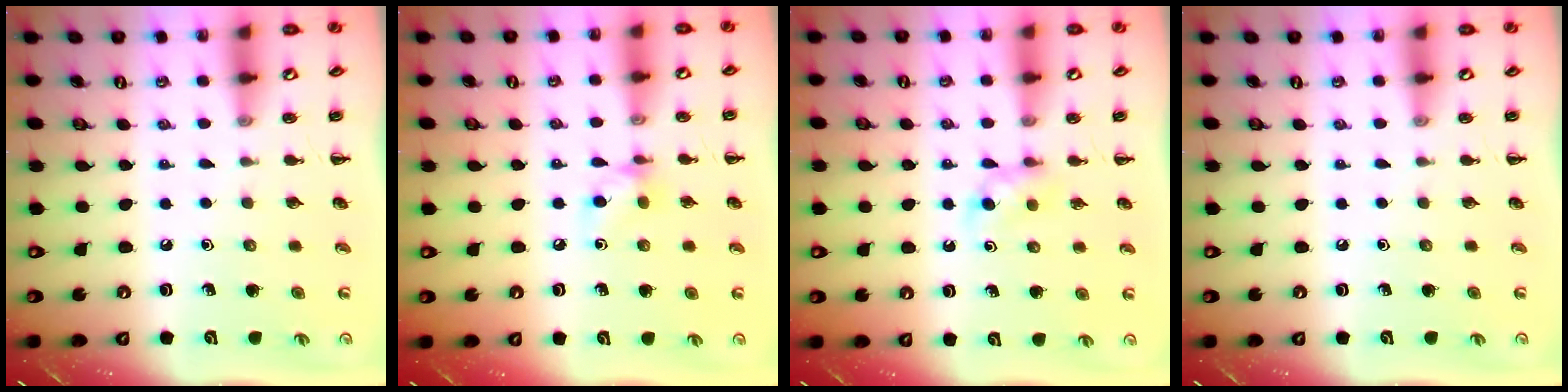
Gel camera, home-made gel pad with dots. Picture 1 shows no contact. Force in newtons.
{"total": 5.8, "press": 5.7, "slide": 0.6}
{"total": 5.3, "press": 4.9, "slide": 2.1}
{"total": 0.0}